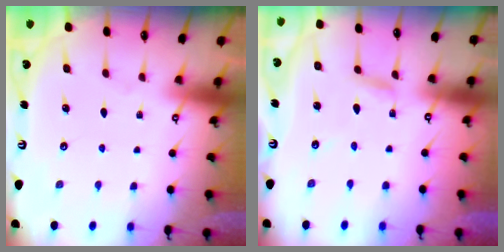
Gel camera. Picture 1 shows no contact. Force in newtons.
{"total": 2.8, "press": 2.8, "slide": 0.1}